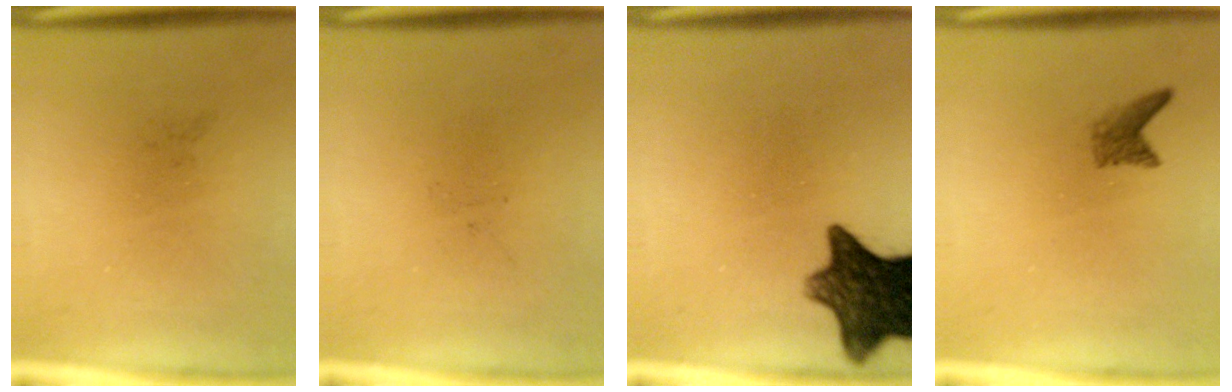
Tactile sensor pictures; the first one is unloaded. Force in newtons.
{"total": 0.0}
{"total": 11.6}
{"total": 1.7}